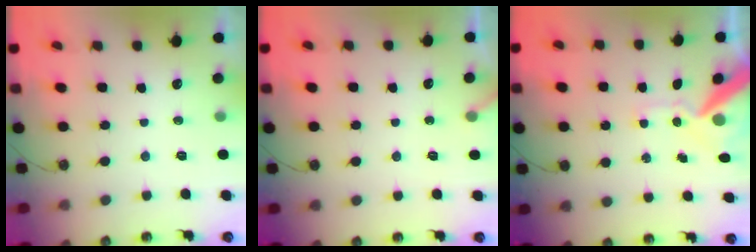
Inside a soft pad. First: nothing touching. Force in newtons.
{"total": 2.7, "press": 2.7, "slide": 0.2}
{"total": 13.1, "press": 13.0, "slide": 1.8}